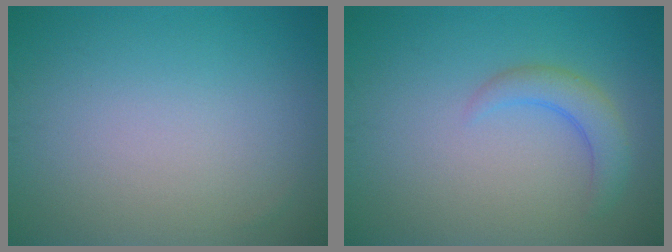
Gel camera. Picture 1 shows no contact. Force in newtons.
{"total": 2.6, "press": 2.5, "slide": 0.3}